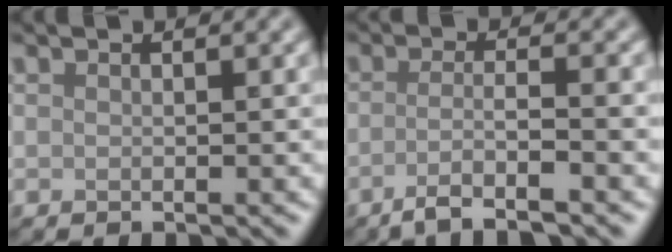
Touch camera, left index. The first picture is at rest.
{"total": 4.2, "force": [-2.3, 0.8, 3.4], "torque": [-0.051, 0.003, -0.058]}